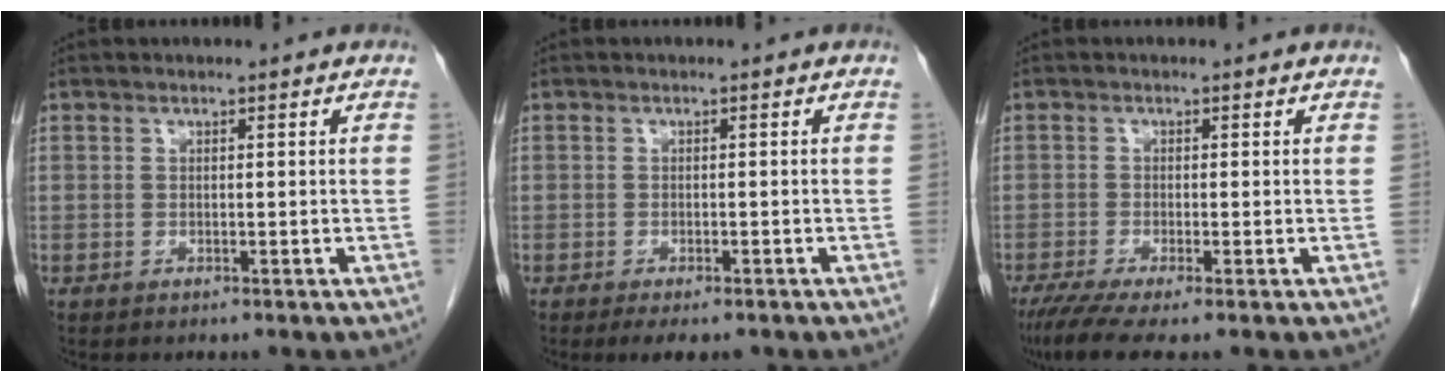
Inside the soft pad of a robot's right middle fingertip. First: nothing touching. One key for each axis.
{"total": 4.1, "fx": -3.1, "fy": 1.5, "fz": 2.2, "tx": -0.028, "ty": -0.007, "tz": -0.042}
{"total": 5.2, "fx": -3.7, "fy": 0.2, "fz": 3.7, "tx": -0.063, "ty": -0.015, "tz": -0.066}